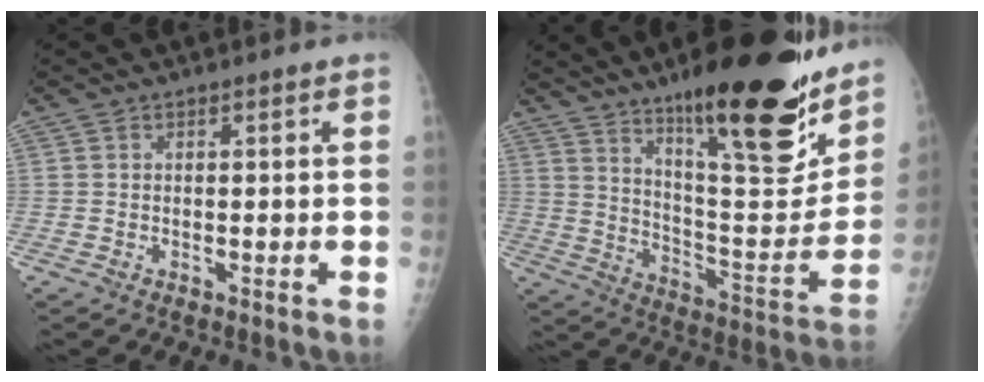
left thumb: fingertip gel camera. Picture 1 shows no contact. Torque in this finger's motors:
{"motor_torque": [1.06, -0.31, 1.51, -1.26, 0.15]}